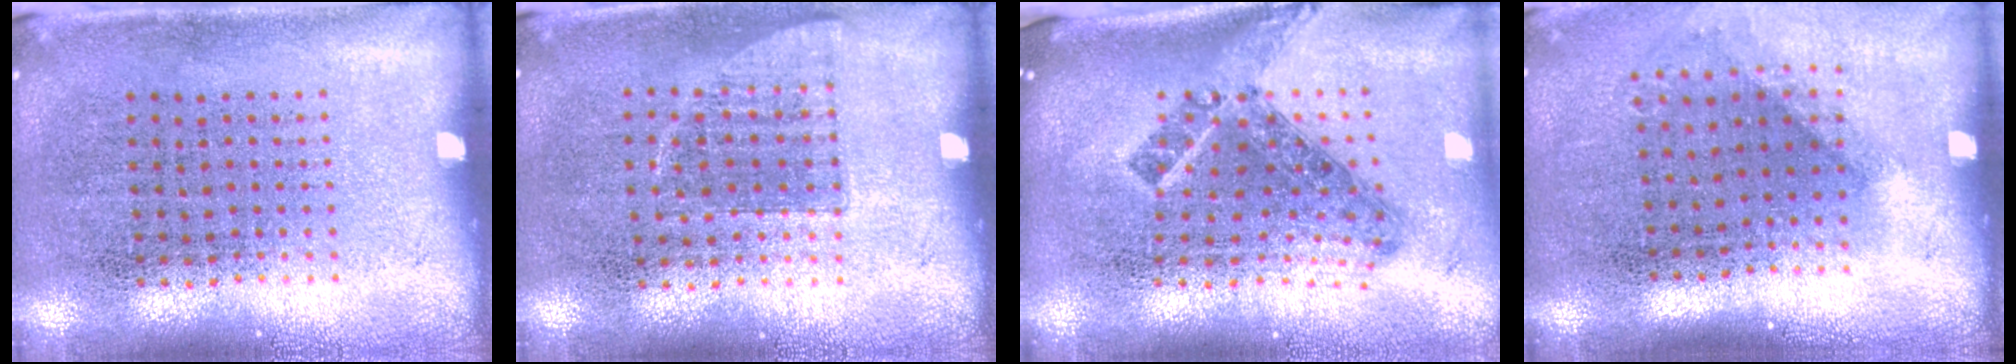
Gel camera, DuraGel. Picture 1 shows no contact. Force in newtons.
{"total": 0.8, "press": 0.7, "slide": 0.3}
{"total": 1.5, "press": 1.1, "slide": 1.0}
{"total": 1.3, "press": 0.9, "slide": 0.8}